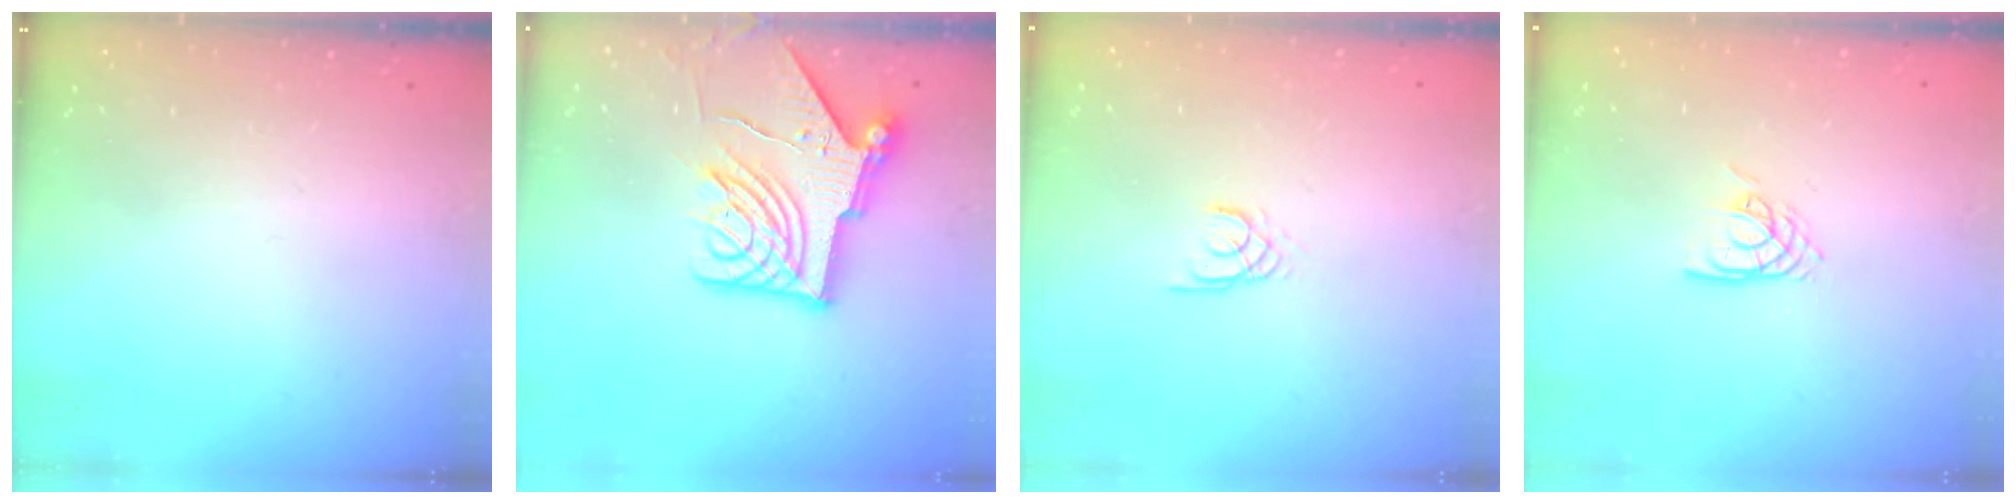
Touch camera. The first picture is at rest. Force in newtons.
{"total": 13.9, "press": 13.8, "slide": 1.6}
{"total": 1.6, "press": 1.6, "slide": 0.2}
{"total": 6.0, "press": 5.9, "slide": 0.4}